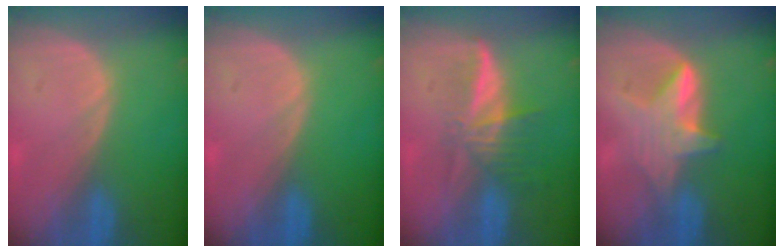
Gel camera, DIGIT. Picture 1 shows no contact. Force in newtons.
{"total": 0.0}
{"total": 5.9, "press": 5.4, "slide": 2.4}
{"total": 6.0, "press": 5.7, "slide": 1.9}